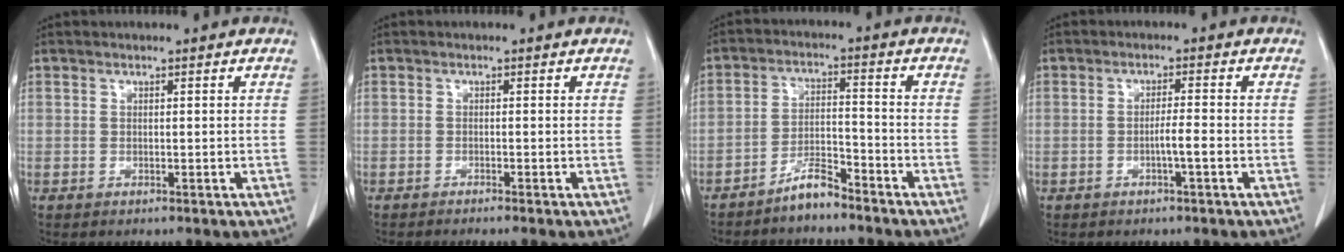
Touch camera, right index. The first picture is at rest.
{"total": 2.2, "force": [-1.8, -0.4, 1.1], "torque": [-0.011, 0.004, -0.025]}
{"total": 5.0, "force": [-4.4, 1.0, 2.2], "torque": [-0.040, 0.001, -0.084]}
{"total": 2.6, "force": [-0.9, -0.1, 2.4], "torque": [-0.039, 0.001, -0.017]}